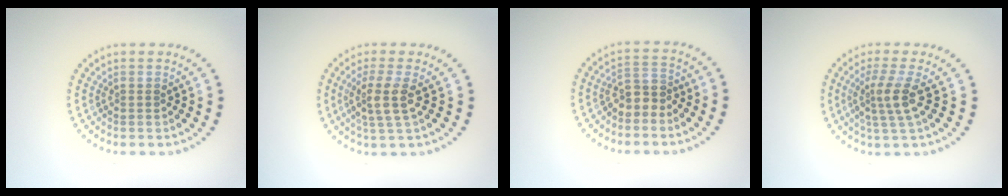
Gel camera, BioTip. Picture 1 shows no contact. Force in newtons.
{"total": 2.9, "press": 2.4, "slide": 1.7}
{"total": 2.3, "press": 2.0, "slide": 1.3}
{"total": 2.9, "press": 2.2, "slide": 1.9}